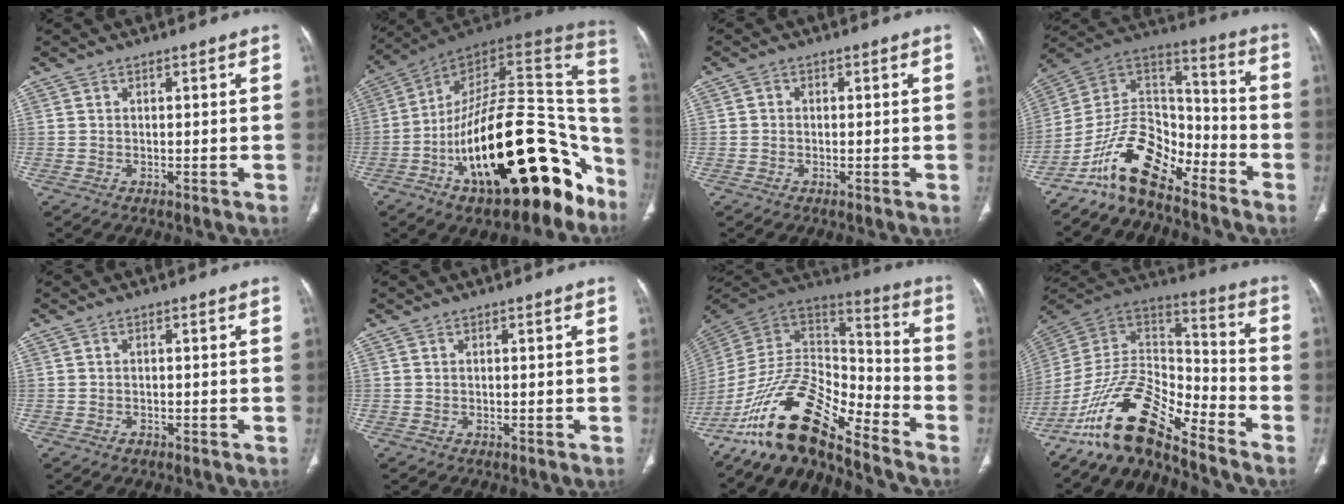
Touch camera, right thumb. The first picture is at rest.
{"total": 33.8, "force": [-13.8, 15.3, 26.8], "torque": [-0.287, 0.099, -0.212]}
{"total": 1.0, "force": [-0.2, 1.0, 0.4], "torque": [0.000, 0.003, -0.008]}
{"total": 15.3, "force": [-10.9, 7.2, 8.0], "torque": [-0.118, 0.101, -0.208]}
{"total": 0.8, "force": [-0.5, 0.6, 0.3], "torque": [-0.005, 0.001, -0.008]}
{"total": 0.0}
{"total": 19.6, "force": [-14.4, 6.7, 11.4], "torque": [-0.188, 0.100, -0.266]}
{"total": 17.3, "force": [-13.3, 5.7, 9.5], "torque": [-0.159, 0.099, -0.251]}